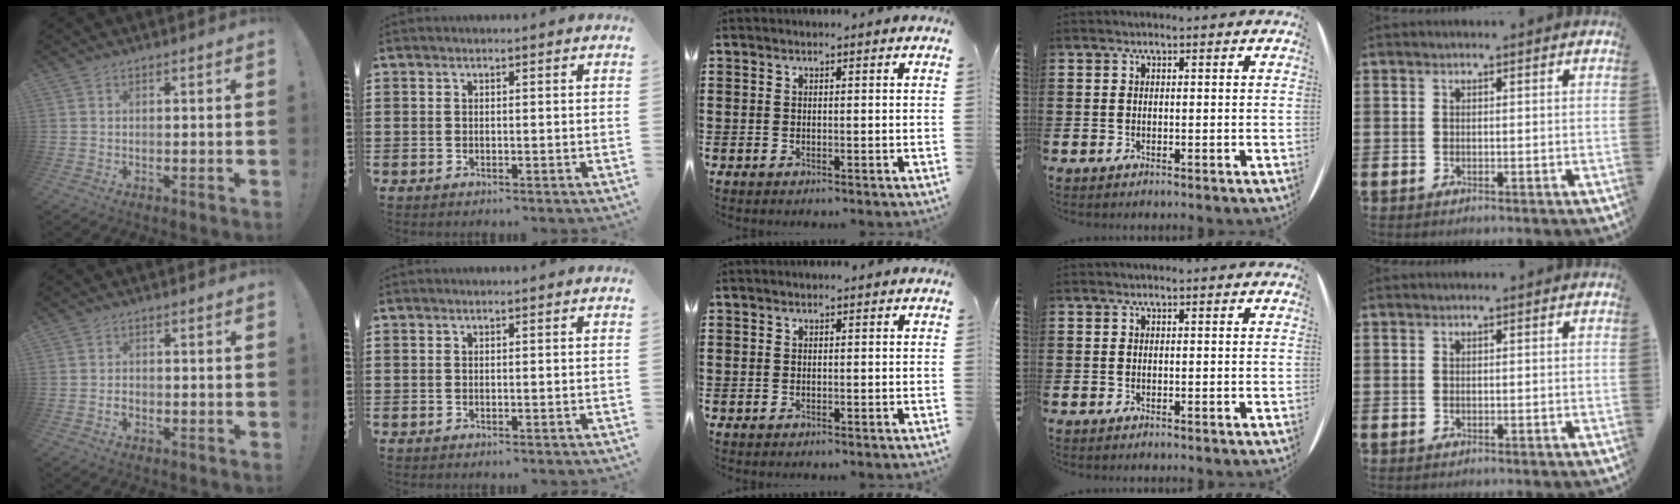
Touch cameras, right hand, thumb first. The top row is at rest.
{"thumb": {"total": 1.6, "force": [-1.1, 1.0, 0.6], "torque": [-0.016, 0.007, -0.018]}}